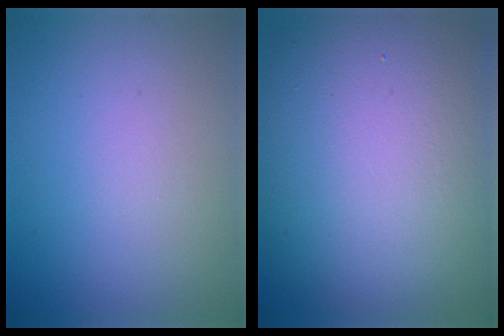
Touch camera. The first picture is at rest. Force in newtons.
{"total": 16.6, "press": 16.6, "slide": 0.4}